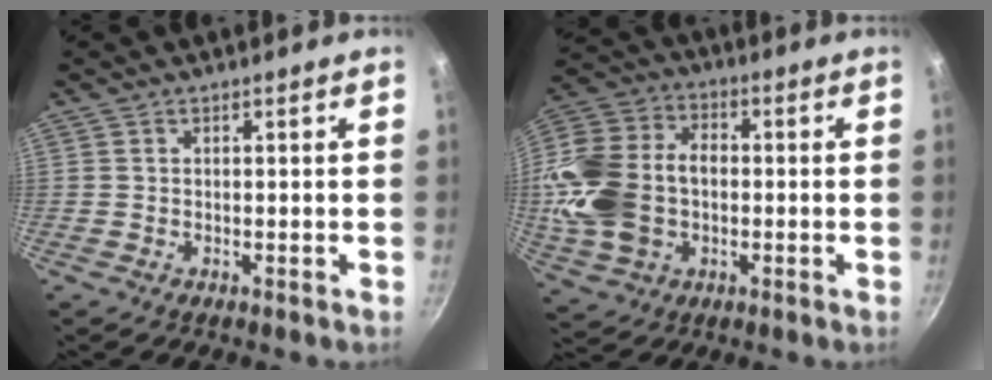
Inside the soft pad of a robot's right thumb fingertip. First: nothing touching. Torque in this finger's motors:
{"motor_torque": [2.73, 2.28, 1.67, -0.78, 0.30]}